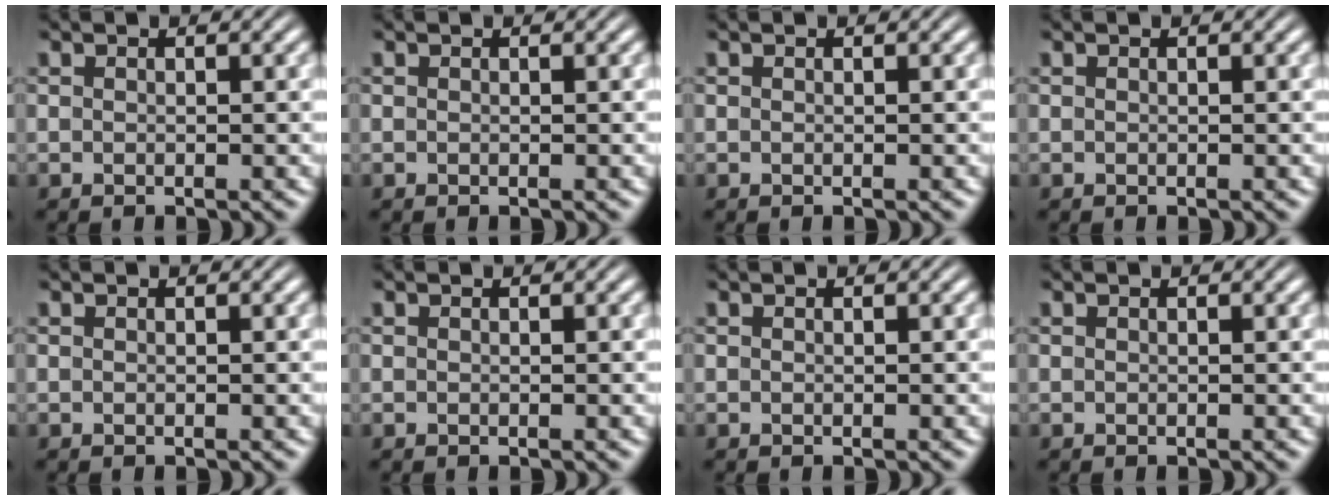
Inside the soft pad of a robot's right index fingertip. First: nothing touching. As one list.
[{"total": 0.0}, {"total": 0.0}, {"total": 0.0}, {"total": 0.0}, {"total": 0.0}, {"total": 0.0}, {"total": 0.0}]